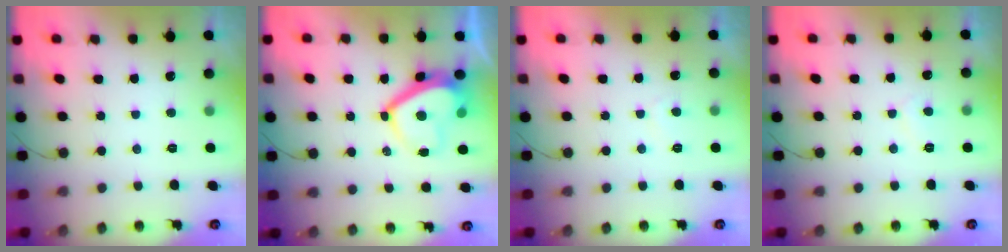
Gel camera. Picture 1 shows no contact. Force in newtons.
{"total": 9.1, "press": 9.1, "slide": 0.8}
{"total": 2.1, "press": 2.0, "slide": 0.6}
{"total": 4.1, "press": 4.1, "slide": 0.5}